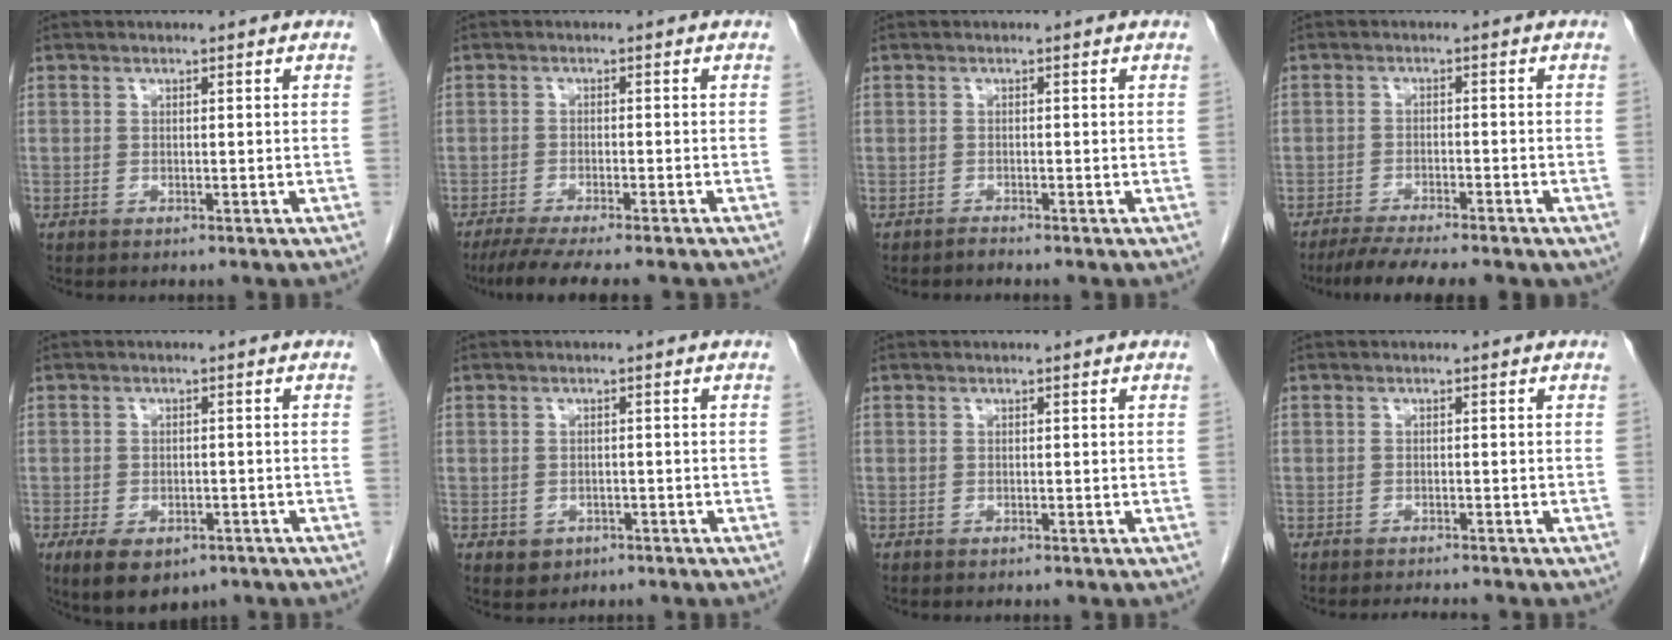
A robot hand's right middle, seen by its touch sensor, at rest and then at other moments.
{"total": 10.3, "force": [-8.7, 0.6, 5.4], "torque": [-0.070, -0.017, -0.129]}
{"total": 0.5, "force": [-0.5, -0.1, 0.0], "torque": [-0.002, -0.002, -0.010]}
{"total": 8.4, "force": [-6.8, 1.3, 4.7], "torque": [-0.071, -0.010, -0.101]}
{"total": 8.3, "force": [-5.2, 4.5, 4.6], "torque": [-0.075, -0.002, -0.075]}
{"total": 2.7, "force": [-1.3, 2.3, 0.8], "torque": [-0.011, 0.004, -0.009]}
{"total": 0.0}
{"total": 2.7, "force": [-2.6, 0.1, 0.8], "torque": [-0.009, -0.007, -0.037]}